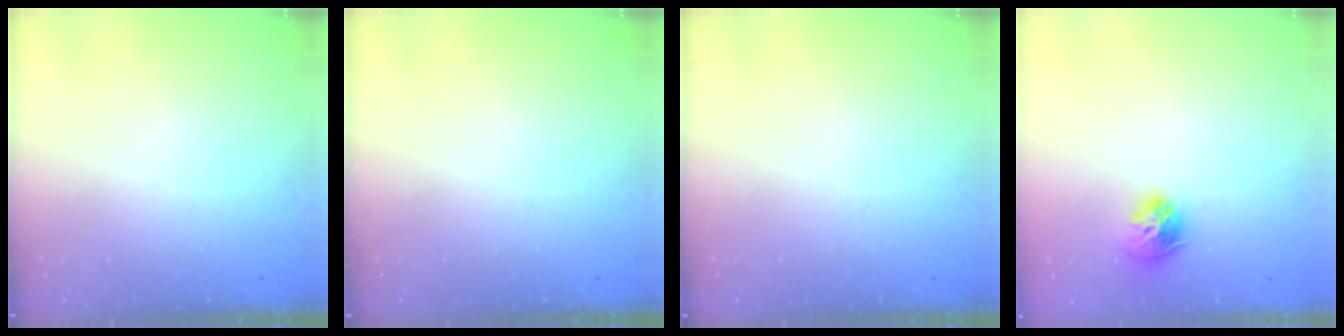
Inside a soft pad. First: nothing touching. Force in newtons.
{"total": 0.0}
{"total": 0.0}
{"total": 9.5, "press": 9.4, "slide": 0.9}